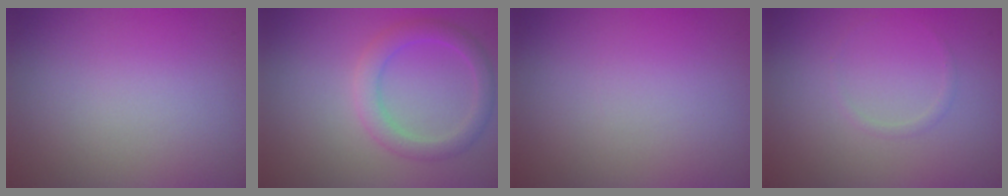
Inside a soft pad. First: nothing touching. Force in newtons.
{"total": 2.8, "press": 2.8, "slide": 0.1}
{"total": 0.0}
{"total": 0.6, "press": 0.6, "slide": 0.0}